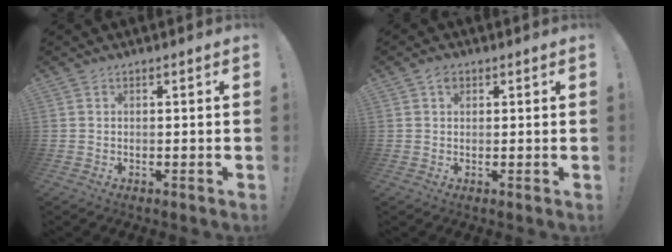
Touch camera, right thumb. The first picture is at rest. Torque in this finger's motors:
{"motor_torque": [0.18, 0.15, -0.07, 0.03, 0.01]}